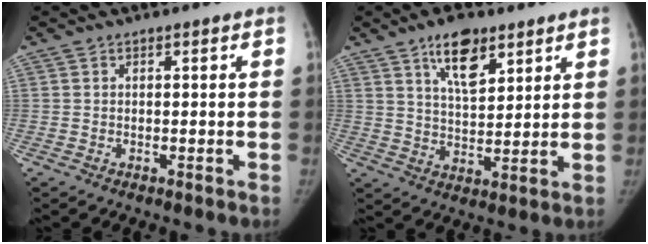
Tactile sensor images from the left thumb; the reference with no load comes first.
{"total": 9.8, "force": [5.8, 4.5, 6.5], "torque": [-0.087, -0.035, 0.100]}